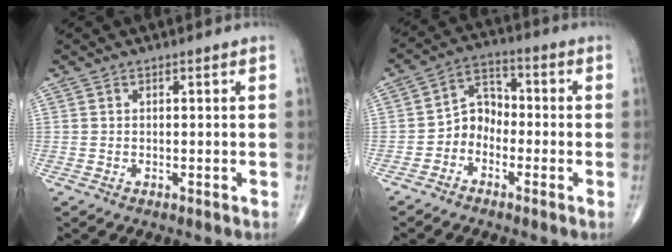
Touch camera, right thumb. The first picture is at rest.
{"total": 5.8, "force": [-2.4, 4.5, 2.8], "torque": [-0.023, 0.034, -0.060]}